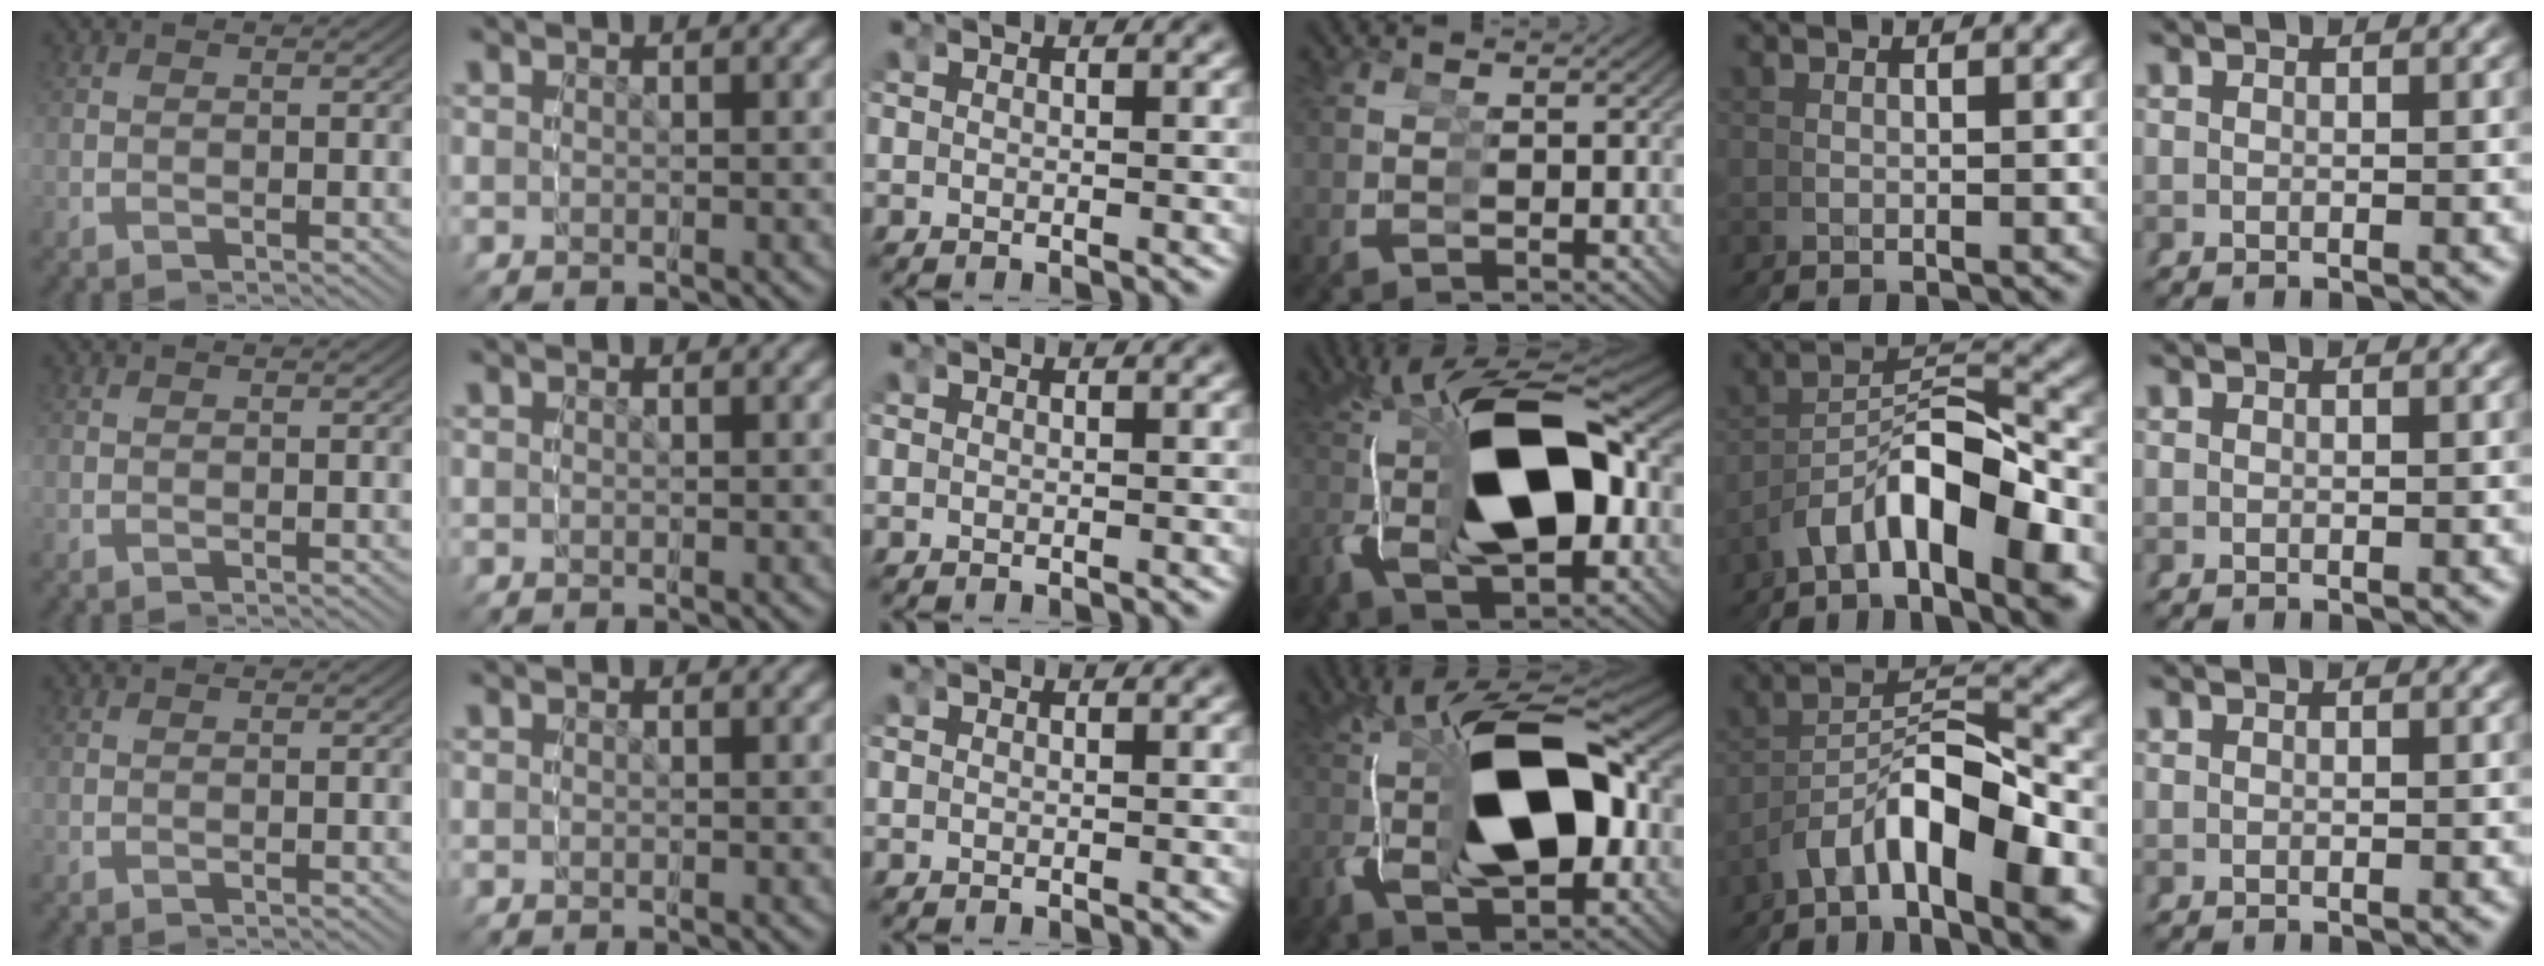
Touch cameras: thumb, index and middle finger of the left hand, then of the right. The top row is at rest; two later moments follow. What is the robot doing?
{"motion": "grasp_and_lifting", "object": "glasses"}